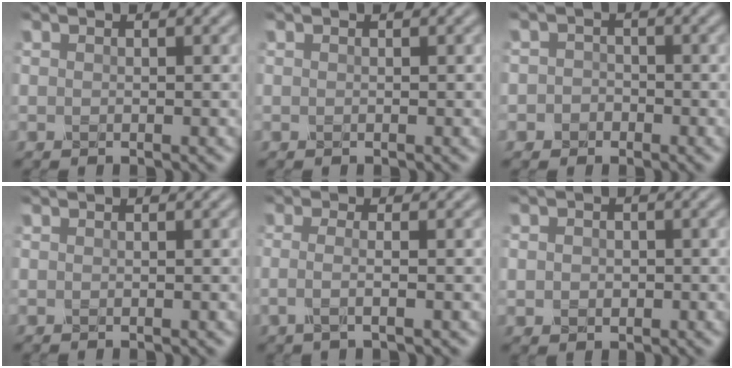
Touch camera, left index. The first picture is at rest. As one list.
[{"total": 0.0}, {"total": 1.9, "force": [-0.6, 1.8, 0.3], "torque": [0.019, 0.008, -0.024]}, {"total": 0.0}, {"total": 2.4, "force": [-0.3, 0.9, 2.2], "torque": [-0.034, -0.003, -0.017]}, {"total": 1.8, "force": [0.0, 1.6, 0.8], "torque": [-0.009, 0.001, -0.005]}]